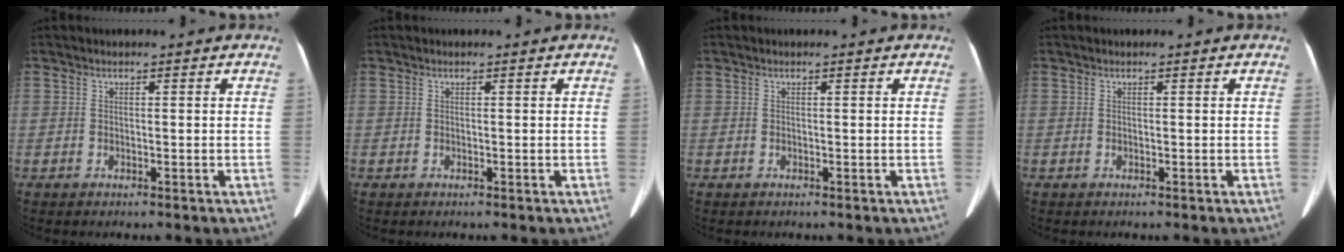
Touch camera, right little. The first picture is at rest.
{"total": 0.0}
{"total": 0.0}
{"total": 0.0}